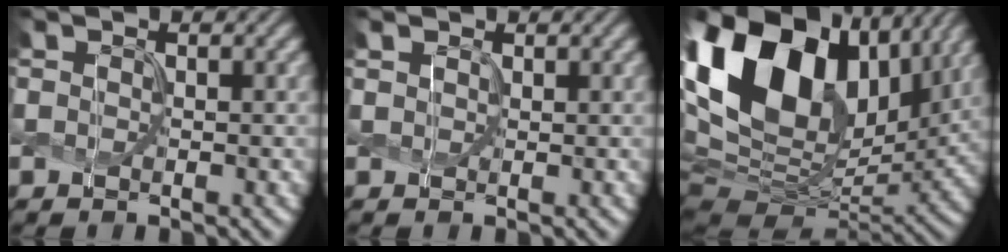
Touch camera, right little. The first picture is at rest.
{"total": 1.1, "force": [0.9, 0.5, 0.1], "torque": [-0.005, 0.001, 0.020]}
{"total": 19.6, "force": [6.9, 12.5, 13.4], "torque": [-0.283, 0.030, 0.124]}